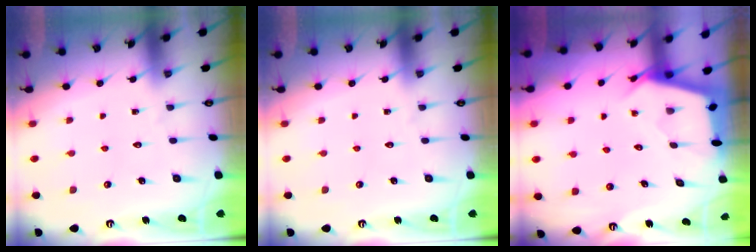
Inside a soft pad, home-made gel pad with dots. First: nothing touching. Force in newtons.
{"total": 0.0}
{"total": 2.8, "press": 2.8, "slide": 0.3}